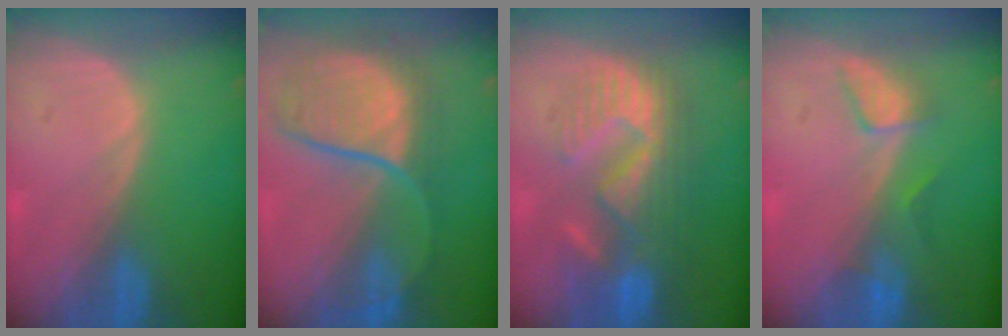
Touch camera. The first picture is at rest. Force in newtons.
{"total": 9.6, "press": 9.0, "slide": 3.3}
{"total": 10.2, "press": 9.7, "slide": 3.1}
{"total": 3.2, "press": 3.1, "slide": 0.3}